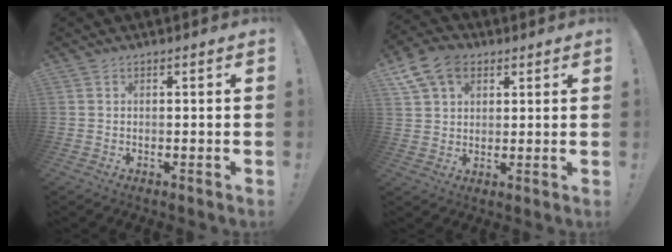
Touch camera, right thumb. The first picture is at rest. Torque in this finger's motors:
{"motor_torque": [0.07, 0.24, 0.15, -0.04, 0.02]}